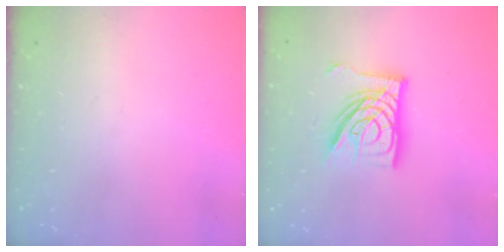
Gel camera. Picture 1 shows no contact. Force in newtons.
{"total": 17.3, "press": 17.3, "slide": 1.7}